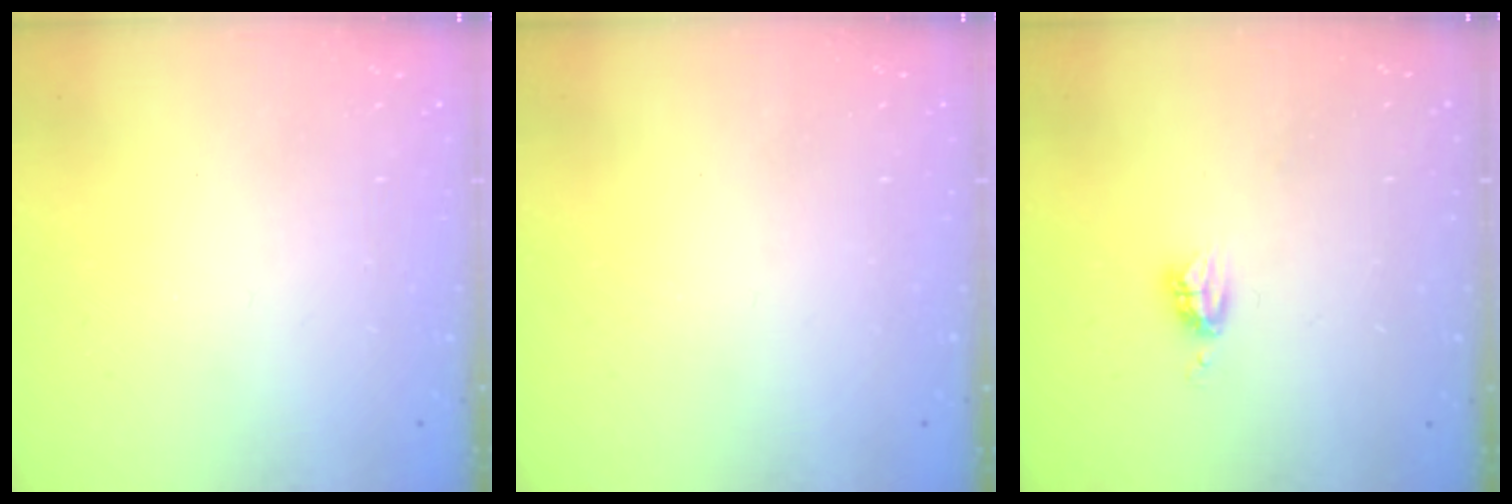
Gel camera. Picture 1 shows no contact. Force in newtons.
{"total": 0.0}
{"total": 3.8, "press": 3.8, "slide": 0.4}